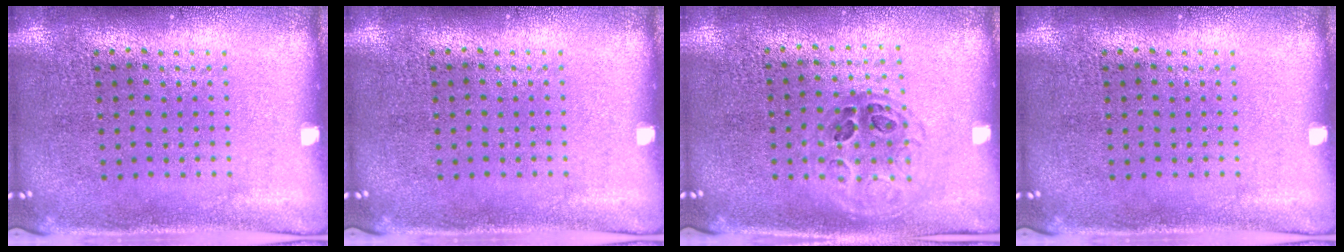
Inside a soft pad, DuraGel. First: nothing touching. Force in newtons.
{"total": 0.0}
{"total": 1.1, "press": 1.0, "slide": 0.5}
{"total": 0.0}